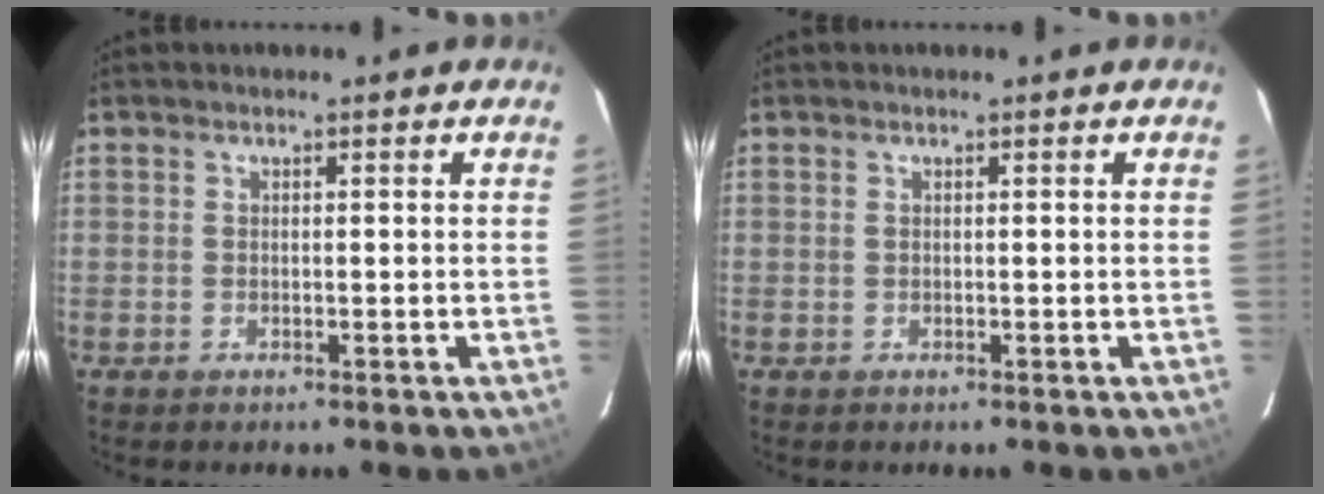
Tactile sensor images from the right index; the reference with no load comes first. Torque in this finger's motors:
{"motor_torque": [-0.31, 0.19, 0.02, 0.01]}